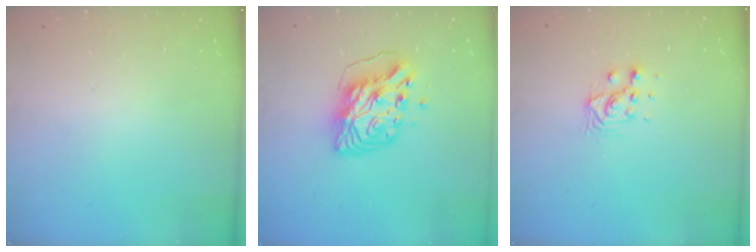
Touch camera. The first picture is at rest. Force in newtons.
{"total": 10.0, "press": 9.9, "slide": 1.4}
{"total": 6.4, "press": 6.4, "slide": 0.4}